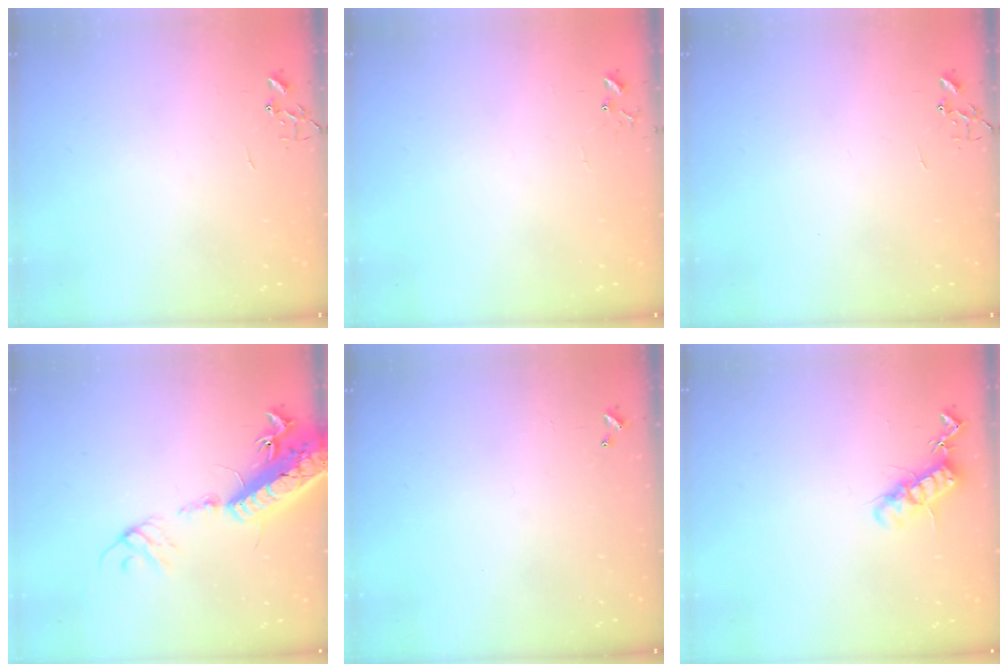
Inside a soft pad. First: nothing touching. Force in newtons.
{"total": 5.6, "press": 5.6, "slide": 0.4}
{"total": 0.0}
{"total": 22.7, "press": 22.1, "slide": 4.9}
{"total": 0.0}
{"total": 12.5, "press": 12.5, "slide": 0.6}